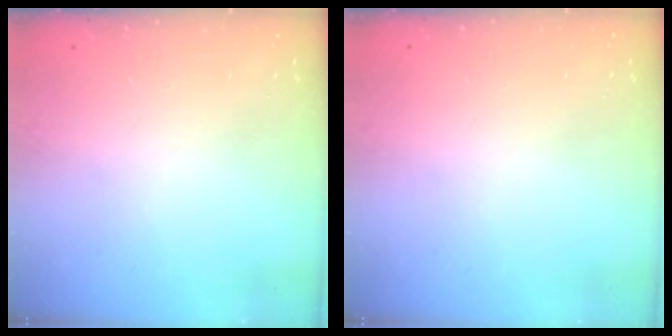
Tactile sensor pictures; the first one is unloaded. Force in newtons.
{"total": 0.0}